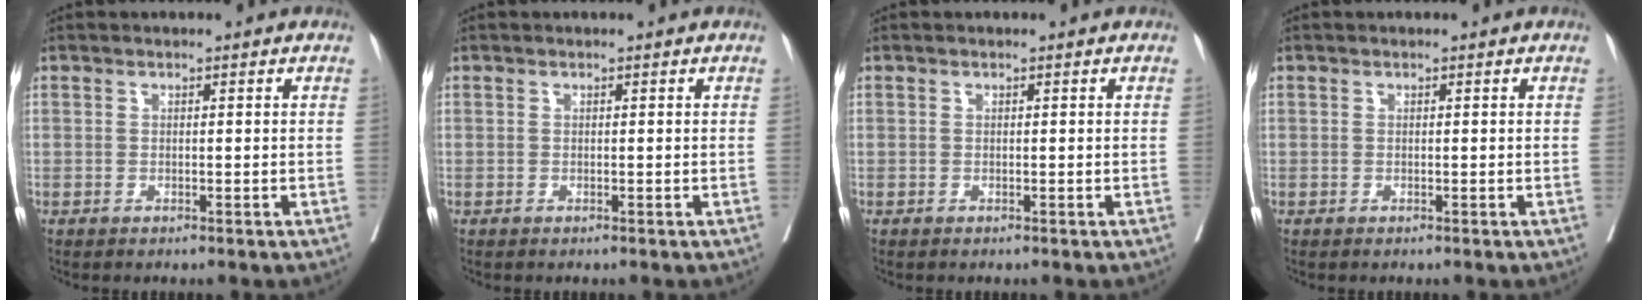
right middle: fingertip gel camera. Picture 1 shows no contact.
{"total": 0.0}
{"total": 0.0}
{"total": 0.0}